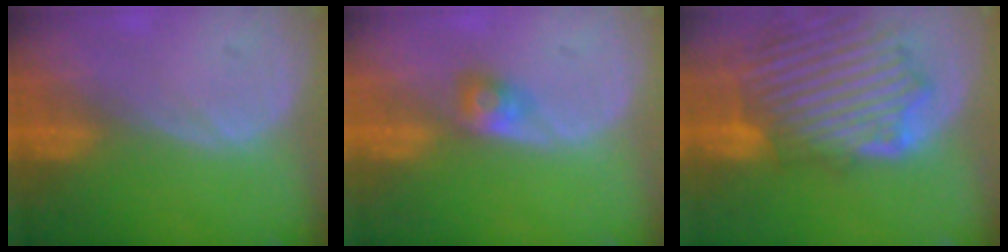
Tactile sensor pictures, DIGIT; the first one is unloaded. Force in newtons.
{"total": 2.5, "press": 2.4, "slide": 0.7}
{"total": 12.5, "press": 11.5, "slide": 5.0}